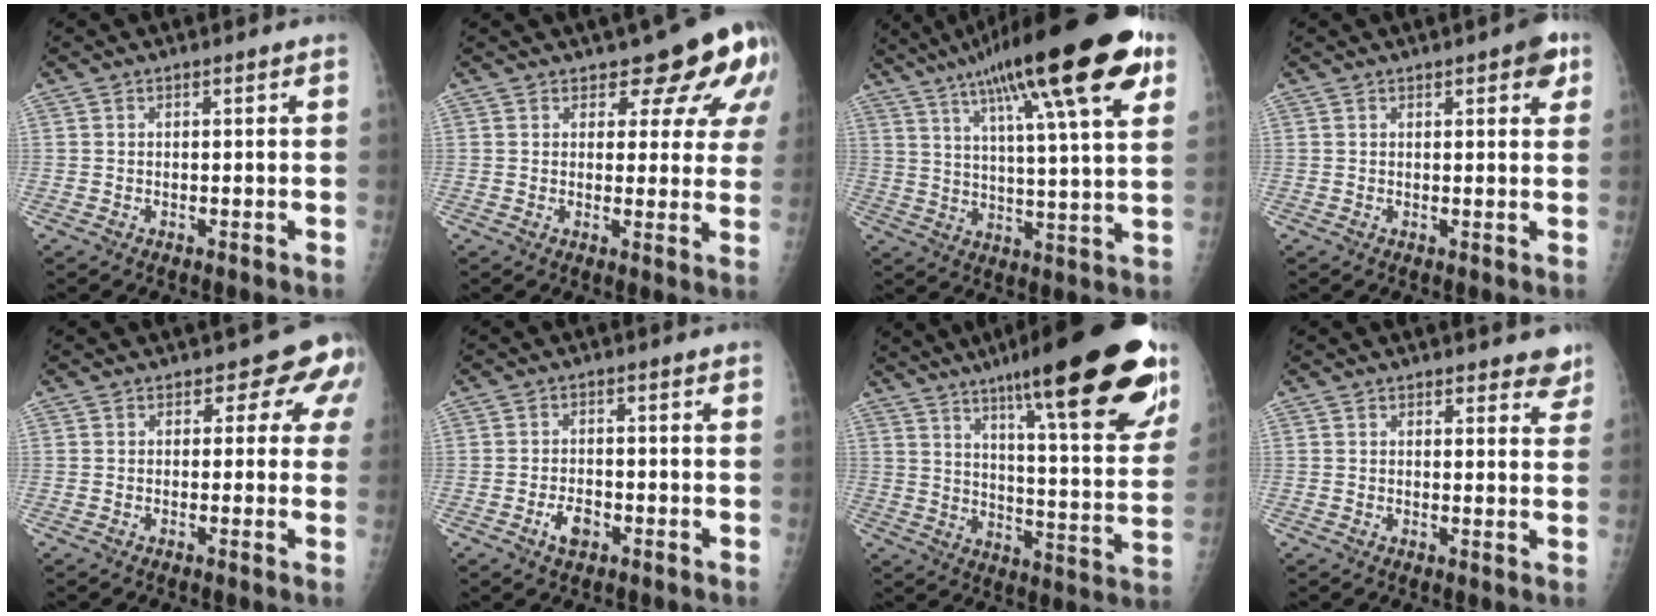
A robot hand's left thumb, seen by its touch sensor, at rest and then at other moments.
{"total": 9.6, "force": [6.7, 4.2, 5.3], "torque": [-0.024, -0.037, 0.069]}
{"total": 25.5, "force": [13.4, 5.0, 21.1], "torque": [-0.325, -0.010, 0.203]}
{"total": 4.5, "force": [2.3, 1.6, 3.5], "torque": [-0.028, -0.004, 0.021]}
{"total": 5.6, "force": [2.5, 3.9, 3.3], "torque": [0.002, -0.005, 0.009]}
{"total": 3.7, "force": [-1.8, 2.2, 2.4], "torque": [-0.037, 0.009, -0.030]}
{"total": 29.0, "force": [17.7, 5.4, 22.3], "torque": [-0.289, -0.052, 0.256]}
{"total": 5.0, "force": [4.2, 2.1, 1.8], "torque": [0.017, -0.021, 0.042]}